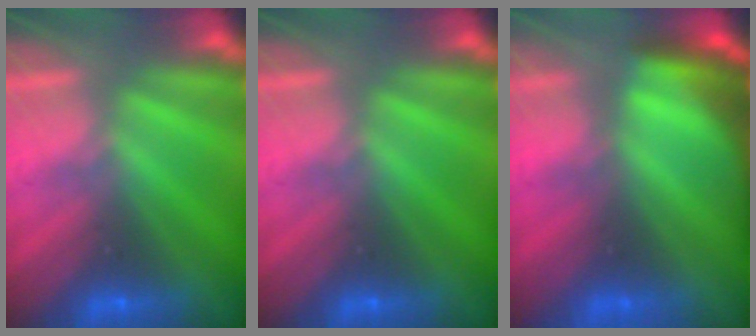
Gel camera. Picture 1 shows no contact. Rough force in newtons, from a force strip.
{"total": 0.0}
{"total": 6.5}